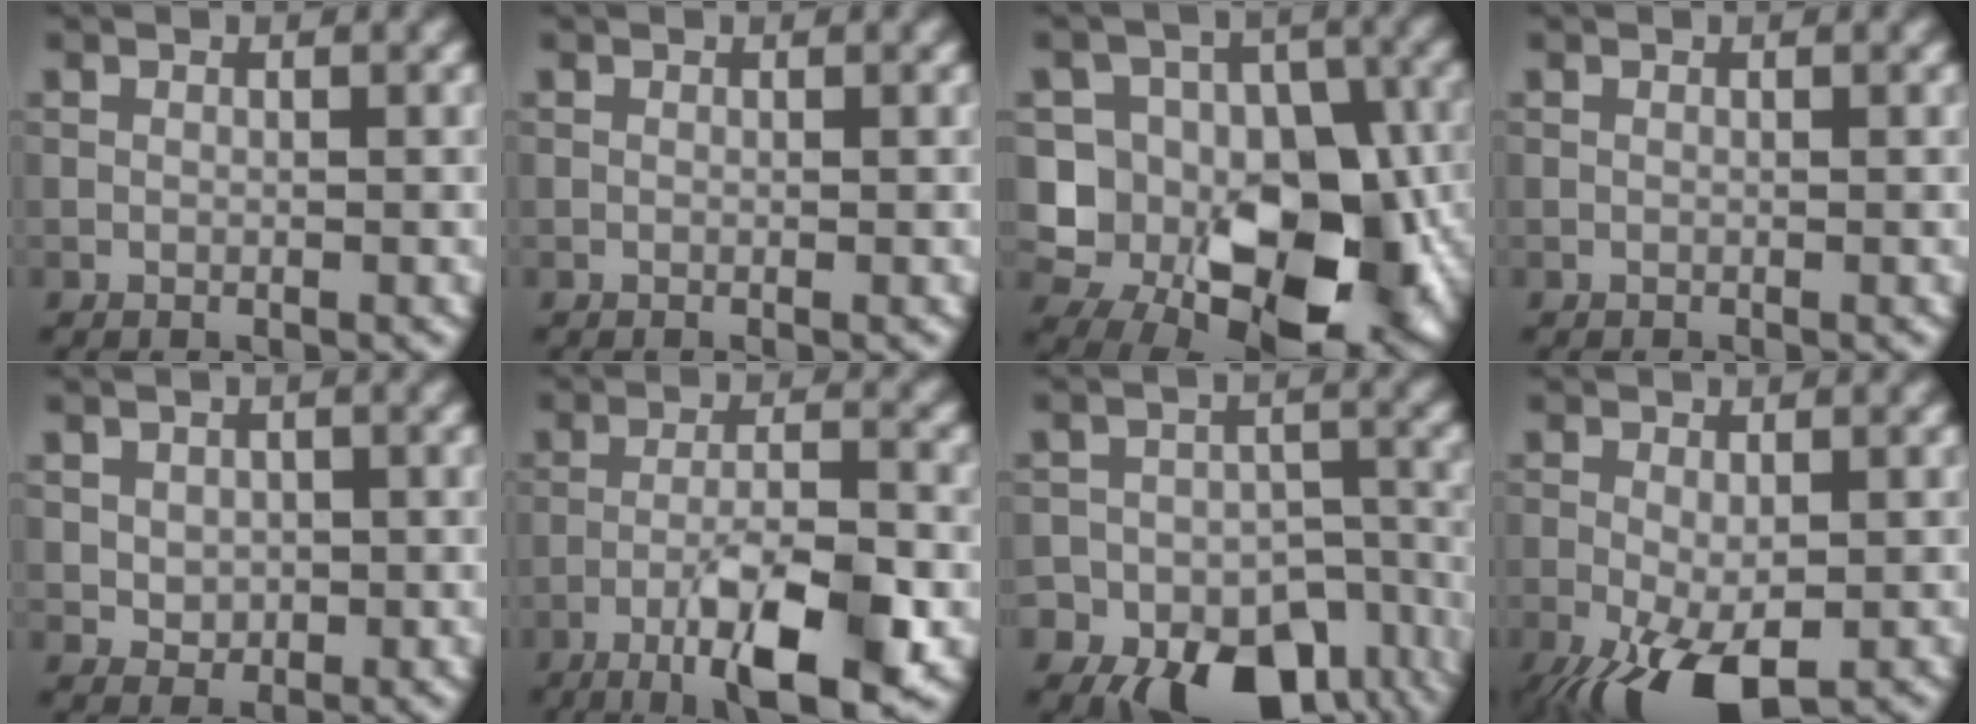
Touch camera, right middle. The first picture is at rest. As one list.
[{"total": 0.0}, {"total": 12.6, "force": [-2.7, 9.2, 8.1], "torque": [-0.084, 0.004, -0.058]}, {"total": 0.0}, {"total": 2.0, "force": [0.2, 1.7, 1.0], "torque": [-0.020, -0.005, 0.005]}, {"total": 9.3, "force": [-4.8, 2.3, 7.7], "torque": [-0.131, 0.004, -0.083]}, {"total": 13.9, "force": [-9.0, 9.0, 5.7], "torque": [-0.076, -0.030, -0.105]}, {"total": 7.8, "force": [-3.9, 3.2, 5.9], "torque": [-0.125, -0.023, -0.058]}]